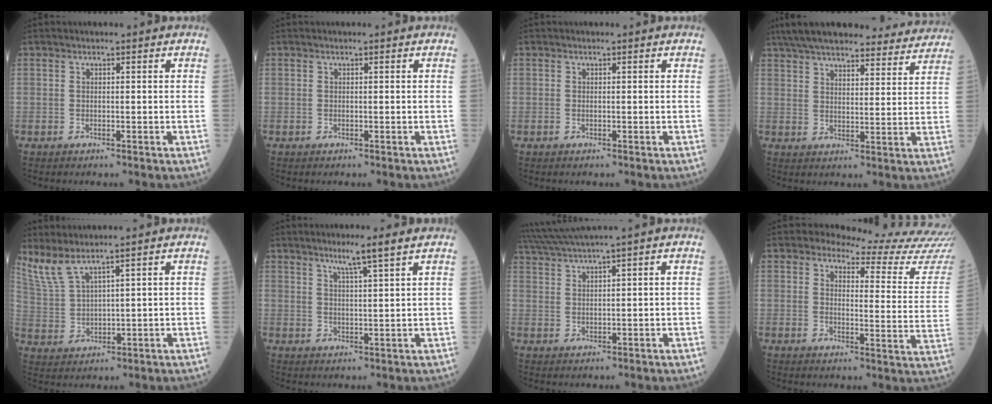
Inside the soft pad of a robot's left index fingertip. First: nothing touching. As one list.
[{"total": 0.0}, {"total": 0.0}, {"total": 26.2, "force": [23.3, 5.9, 10.5], "torque": [-0.171, 0.013, 0.300]}, {"total": 5.1, "force": [4.4, -0.1, 2.4], "torque": [-0.074, 0.001, 0.108]}, {"total": 4.2, "force": [2.9, -1.0, 2.8], "torque": [-0.052, -0.004, 0.053]}, {"total": 5.1, "force": [4.1, -1.7, 2.6], "torque": [-0.061, 0.012, 0.086]}, {"total": 15.5, "force": [15.3, 0.3, 2.8], "torque": [-0.025, -0.123, 0.147]}]